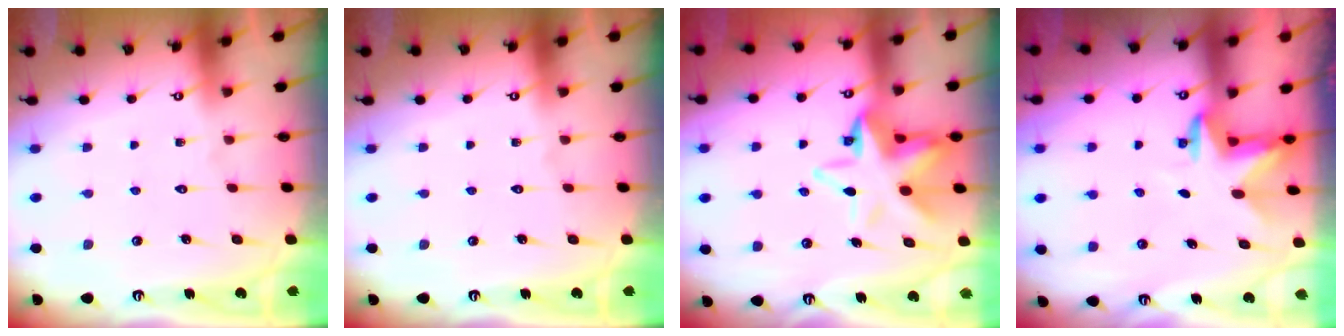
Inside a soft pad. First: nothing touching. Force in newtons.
{"total": 0.0}
{"total": 11.1, "press": 10.9, "slide": 2.0}
{"total": 3.1, "press": 3.0, "slide": 0.8}